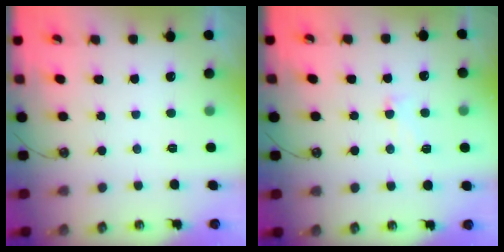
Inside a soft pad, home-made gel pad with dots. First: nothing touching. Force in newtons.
{"total": 3.7, "press": 3.6, "slide": 0.8}